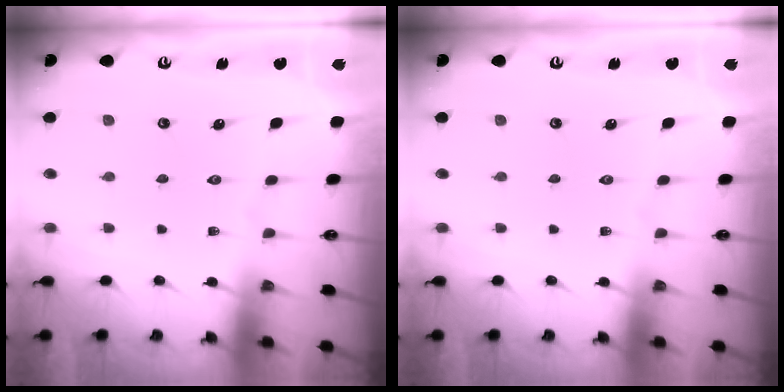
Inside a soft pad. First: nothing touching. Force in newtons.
{"total": 0.0}